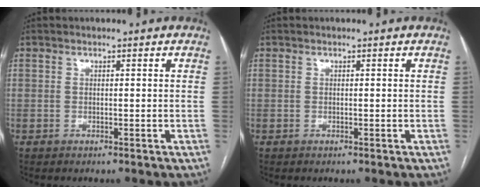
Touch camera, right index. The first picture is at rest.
{"total": 0.0}